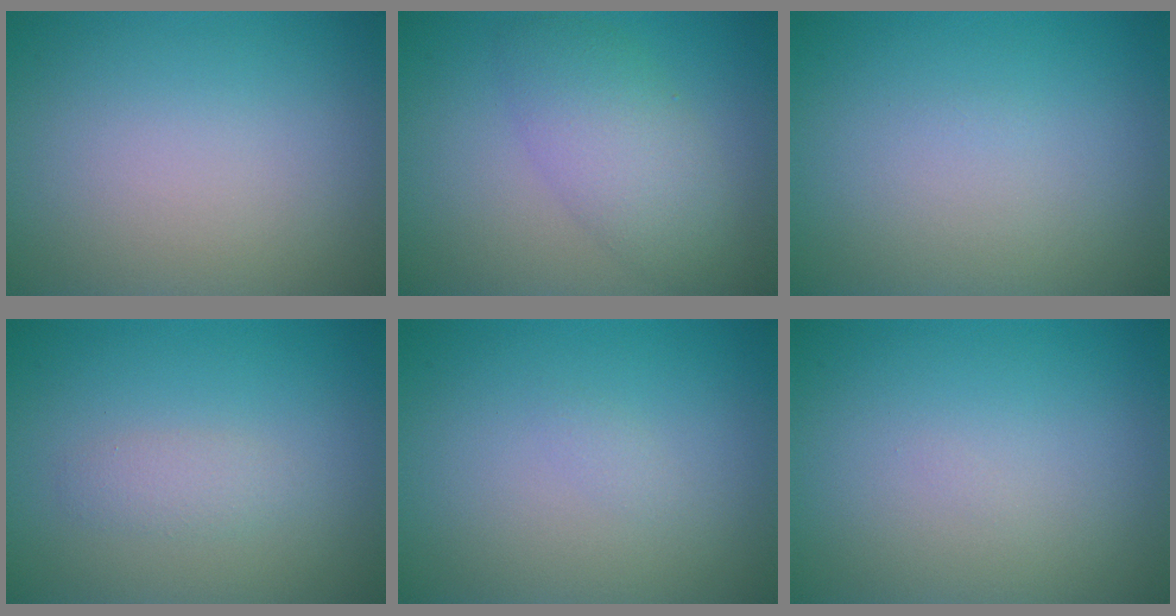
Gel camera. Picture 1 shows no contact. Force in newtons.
{"total": 4.5, "press": 4.5, "slide": 0.2}
{"total": 0.0}
{"total": 1.4, "press": 1.4, "slide": 0.1}
{"total": 0.5, "press": 0.5, "slide": 0.0}
{"total": 0.0}